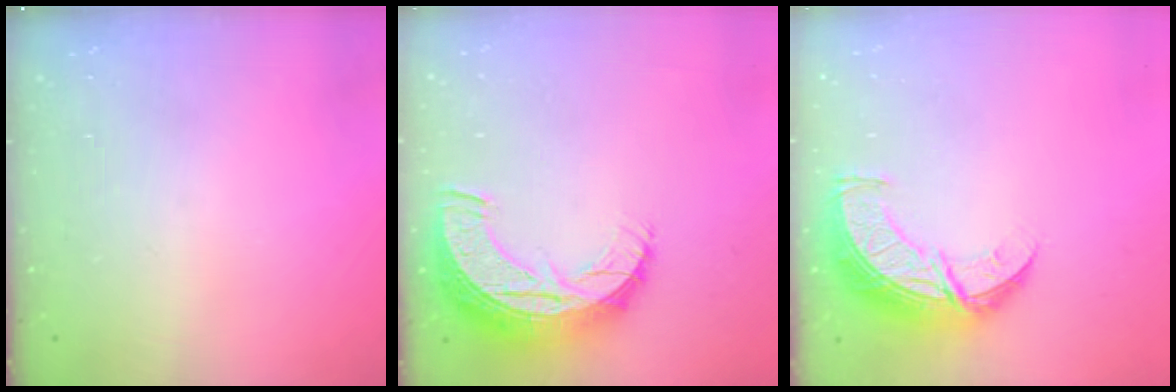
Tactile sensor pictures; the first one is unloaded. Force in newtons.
{"total": 11.6, "press": 11.6, "slide": 0.7}
{"total": 11.2, "press": 11.2, "slide": 0.9}